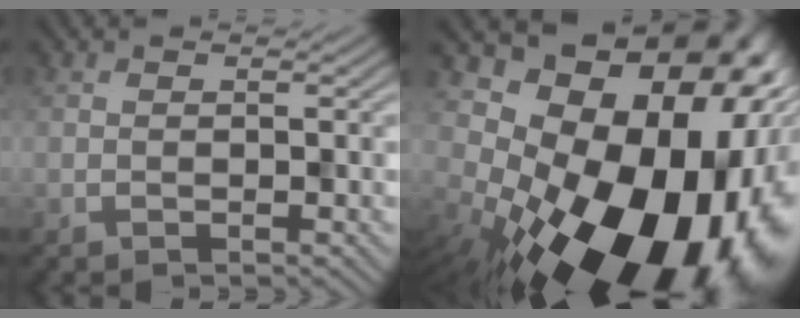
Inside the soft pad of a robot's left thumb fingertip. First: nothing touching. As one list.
[{"total": 22.4, "force": [-2.0, 15.9, 15.6], "torque": [-0.283, -0.048, -0.018]}]